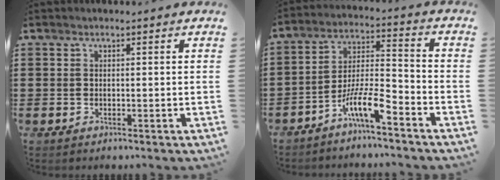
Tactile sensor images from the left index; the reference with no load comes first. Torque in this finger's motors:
{"motor_torque": [1.19, 0.95, 0.26, 0.11]}